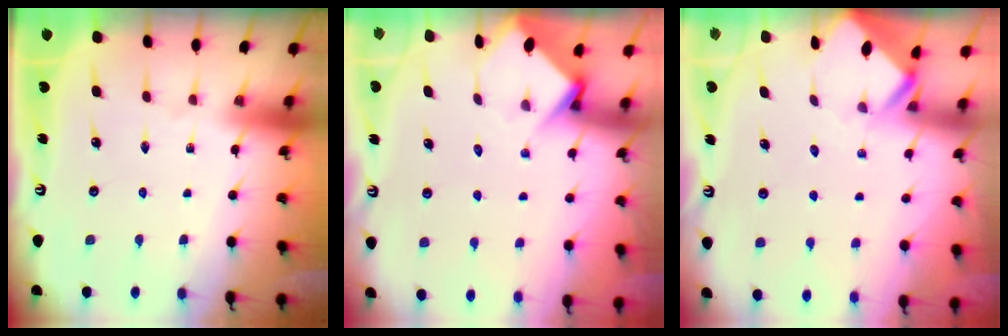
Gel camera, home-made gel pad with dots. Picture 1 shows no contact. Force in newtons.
{"total": 4.3, "press": 4.3, "slide": 0.4}
{"total": 2.6, "press": 2.6, "slide": 0.1}